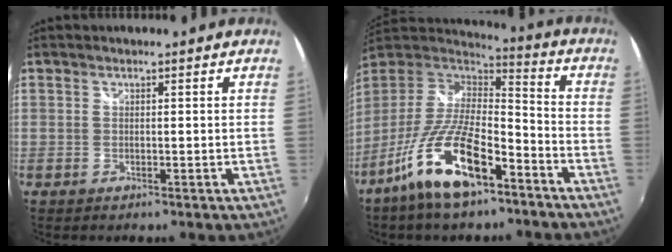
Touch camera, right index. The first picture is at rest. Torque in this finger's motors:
{"motor_torque": [1.12, -1.01, 1.05, 0.21]}